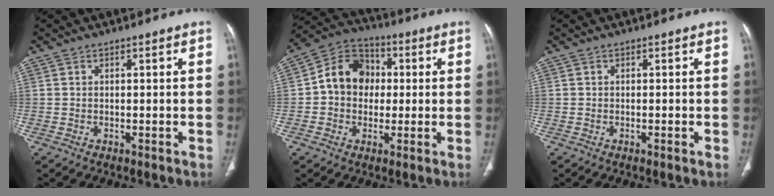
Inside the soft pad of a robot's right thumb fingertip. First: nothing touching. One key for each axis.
{"total": 11.6, "fx": 0.7, "fy": 9.7, "fz": 6.3, "tx": -0.075, "ty": 0.028, "tz": -0.001}
{"total": 0.8, "fx": -0.2, "fy": 0.1, "fz": 0.7, "tx": -0.014, "ty": -0.002, "tz": -0.002}